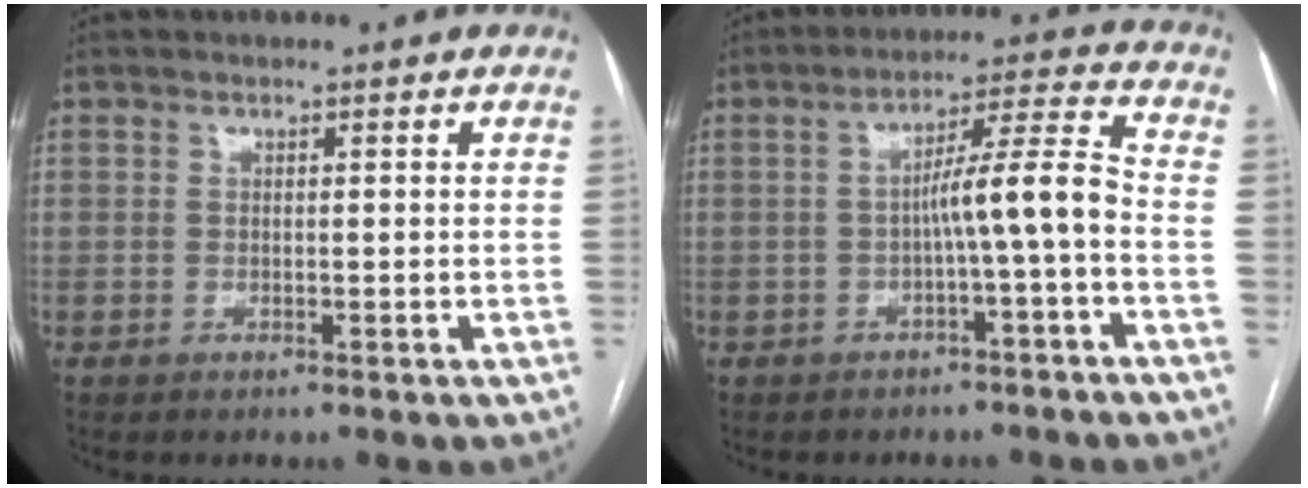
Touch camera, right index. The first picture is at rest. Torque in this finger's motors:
{"motor_torque": [1.25, -0.30, 0.62, 0.14]}